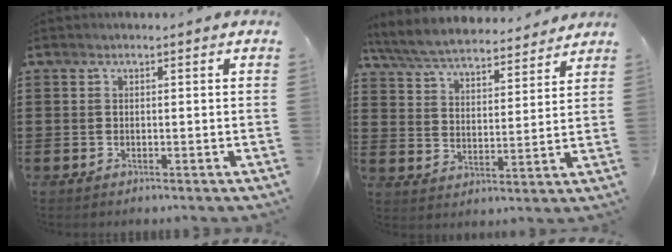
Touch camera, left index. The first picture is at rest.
{"total": 6.4, "force": [6.2, 0.7, 1.7], "torque": [-0.062, -0.036, 0.107]}